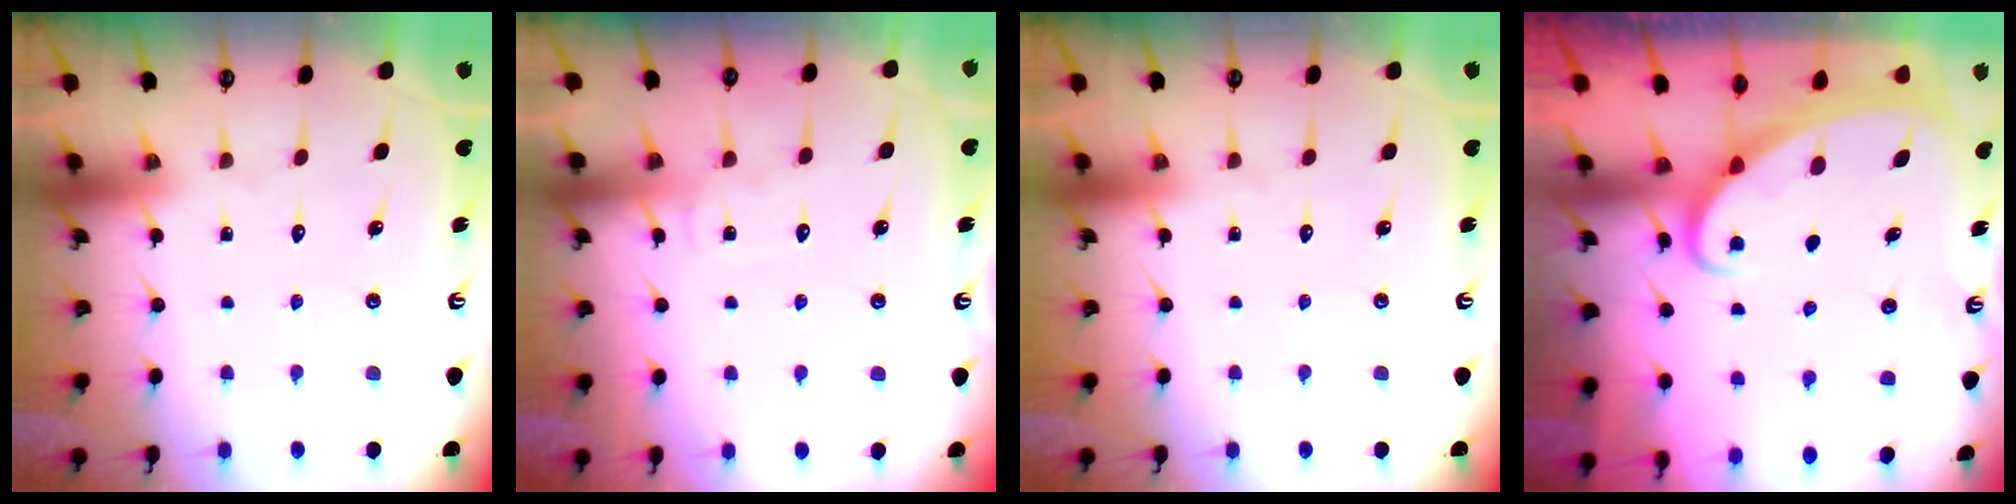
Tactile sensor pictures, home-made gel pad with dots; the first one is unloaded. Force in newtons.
{"total": 6.7, "press": 6.7, "slide": 0.7}
{"total": 0.0}
{"total": 2.2, "press": 2.2, "slide": 0.0}